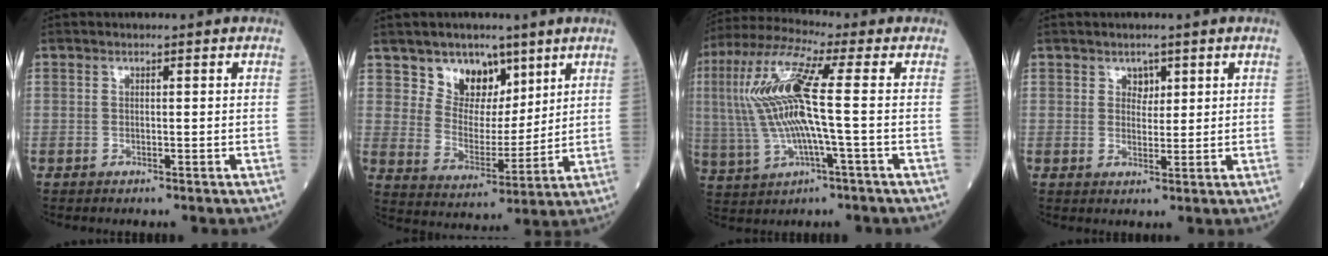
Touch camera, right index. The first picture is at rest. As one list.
[{"total": 8.6, "force": [5.5, 5.6, 3.3], "torque": [-0.059, 0.004, 0.108]}, {"total": 14.4, "force": [0.9, 1.5, 14.3], "torque": [-0.315, 0.019, 0.014]}, {"total": 2.0, "force": [1.2, 1.4, 0.9], "torque": [-0.009, -0.001, 0.021]}]